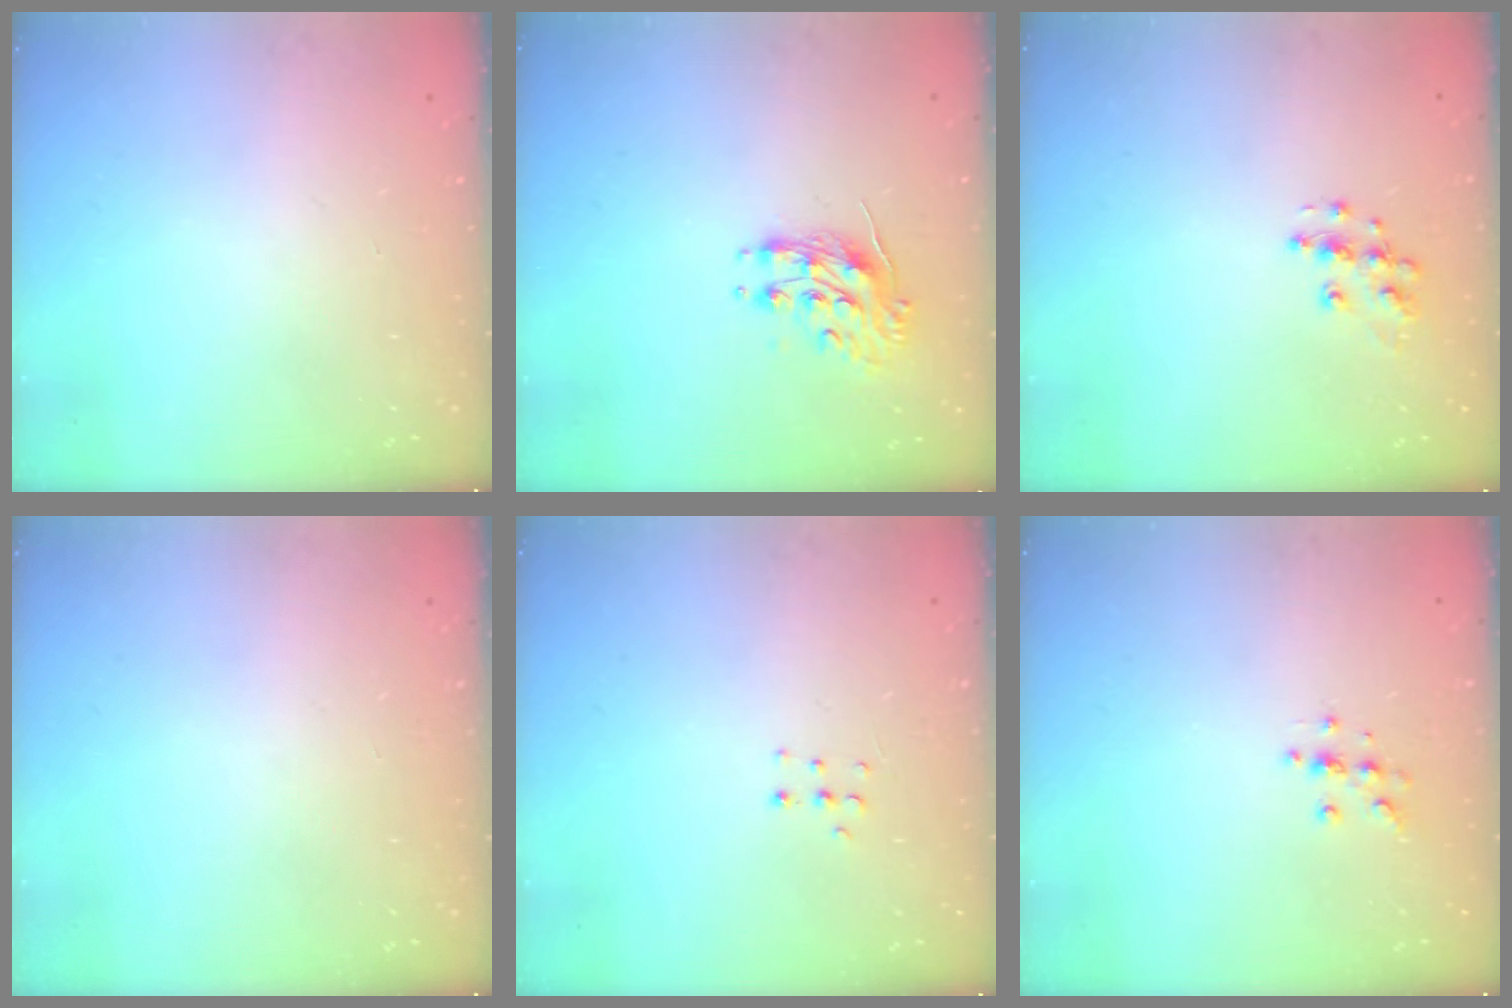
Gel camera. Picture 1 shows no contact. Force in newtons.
{"total": 8.8, "press": 8.8, "slide": 0.4}
{"total": 9.0, "press": 9.0, "slide": 0.6}
{"total": 0.0}
{"total": 4.3, "press": 4.3, "slide": 0.6}
{"total": 5.0, "press": 4.8, "slide": 1.2}